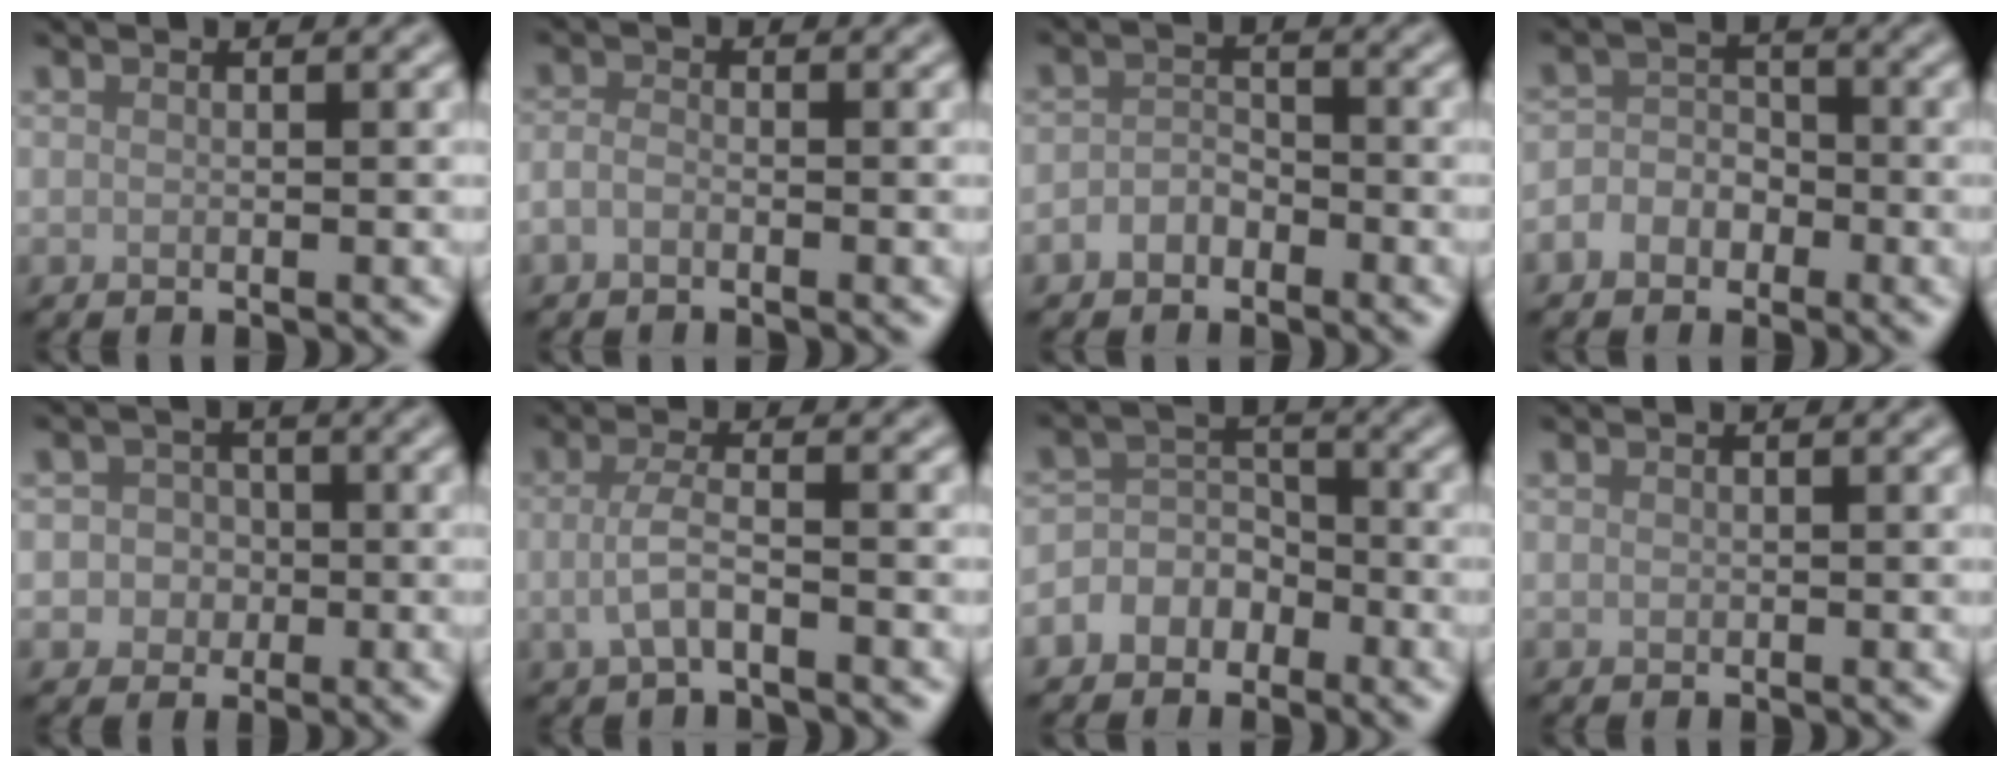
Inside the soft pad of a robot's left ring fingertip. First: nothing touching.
{"total": 1.2, "force": [-0.8, 0.7, 0.7], "torque": [-0.015, 0.001, -0.018]}
{"total": 1.9, "force": [-1.2, 1.3, 0.7], "torque": [-0.013, 0.006, -0.026]}
{"total": 2.7, "force": [-1.3, 2.1, 1.0], "torque": [0.001, 0.006, -0.031]}
{"total": 3.1, "force": [-0.5, 3.0, 0.7], "torque": [0.014, 0.012, -0.027]}
{"total": 2.7, "force": [-0.9, 0.9, 2.4], "torque": [-0.052, 0.001, -0.021]}
{"total": 4.3, "force": [-2.4, 3.4, 1.0], "torque": [0.010, 0.013, -0.064]}
{"total": 0.0}